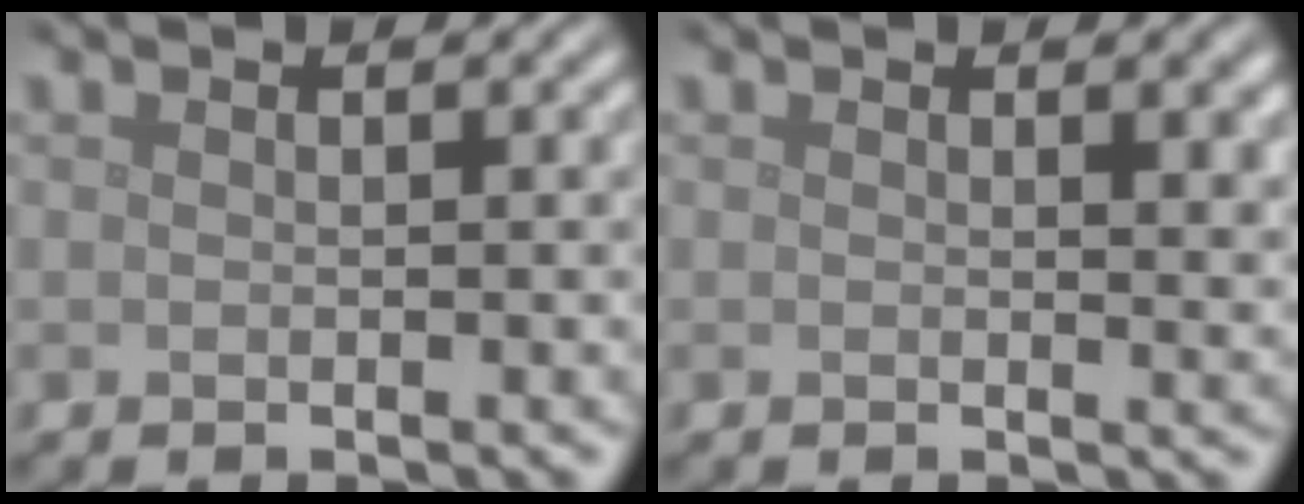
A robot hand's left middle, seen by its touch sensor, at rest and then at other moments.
{"total": 1.7, "force": [0.8, 0.5, 1.5], "torque": [-0.013, -0.002, 0.013]}